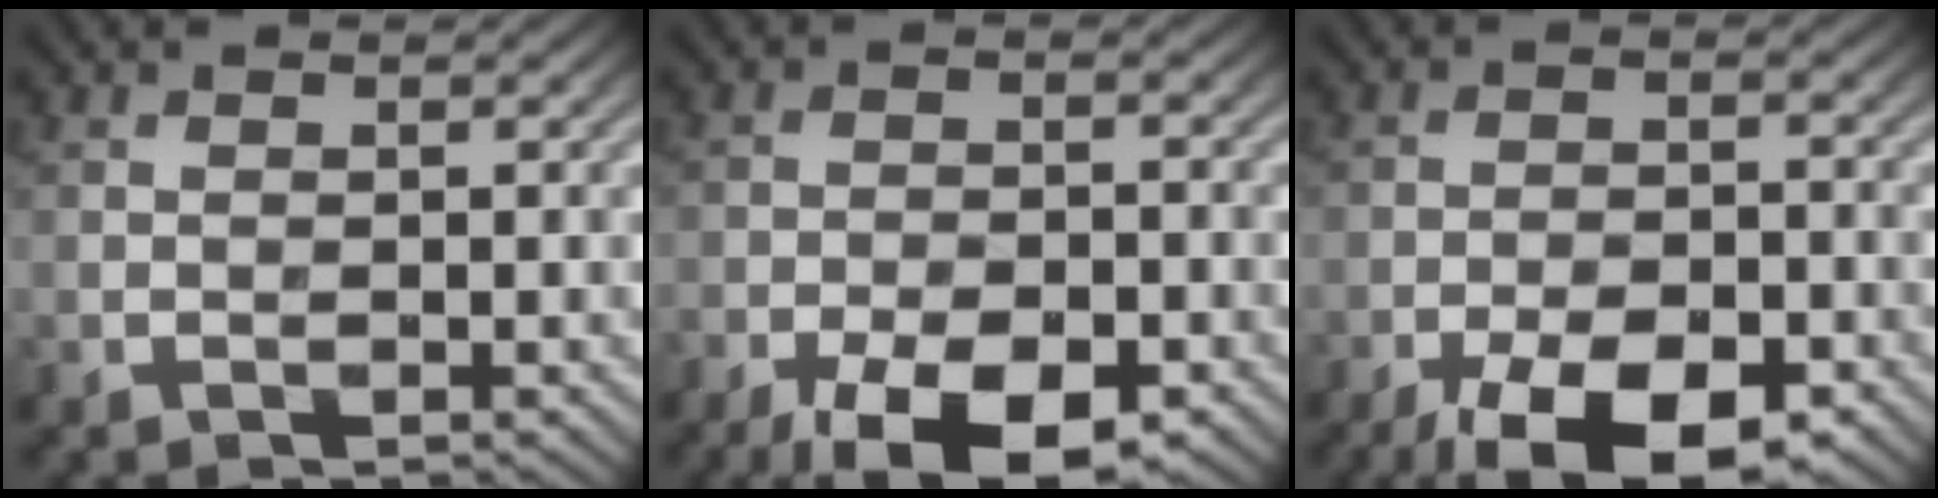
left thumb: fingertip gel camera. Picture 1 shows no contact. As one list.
[{"total": 11.5, "force": [-8.3, 4.3, 6.7], "torque": [-0.114, -0.021, -0.129]}, {"total": 12.6, "force": [-9.1, 4.4, 7.5], "torque": [-0.130, -0.023, -0.139]}]